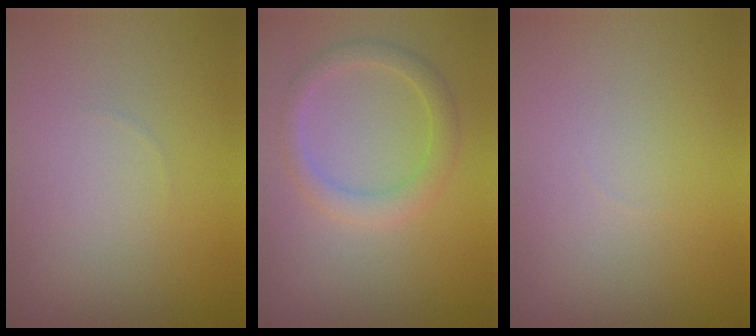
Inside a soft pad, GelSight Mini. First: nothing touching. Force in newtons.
{"total": 2.3, "press": 2.3, "slide": 0.1}
{"total": 0.0}